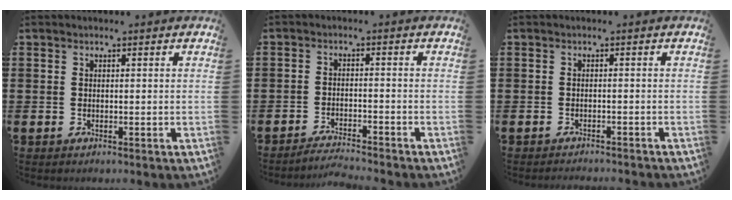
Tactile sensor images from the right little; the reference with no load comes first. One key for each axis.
{"total": 2.4, "fx": -2.4, "fy": -0.3, "fz": 0.2, "tx": -0.005, "ty": 0.003, "tz": -0.049}
{"total": 1.0, "fx": -1.0, "fy": -0.1, "fz": 0.0, "tx": -0.001, "ty": 0.001, "tz": -0.020}